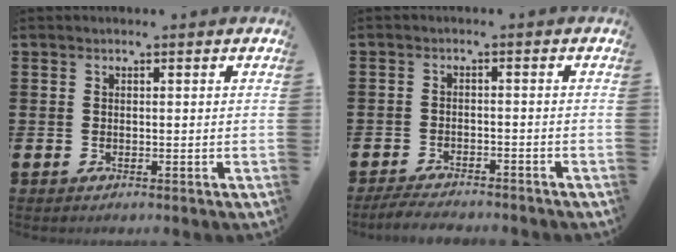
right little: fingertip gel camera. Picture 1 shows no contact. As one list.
[{"total": 2.5, "force": [-2.5, 0.1, 0.5], "torque": [-0.009, 0.006, -0.051]}]